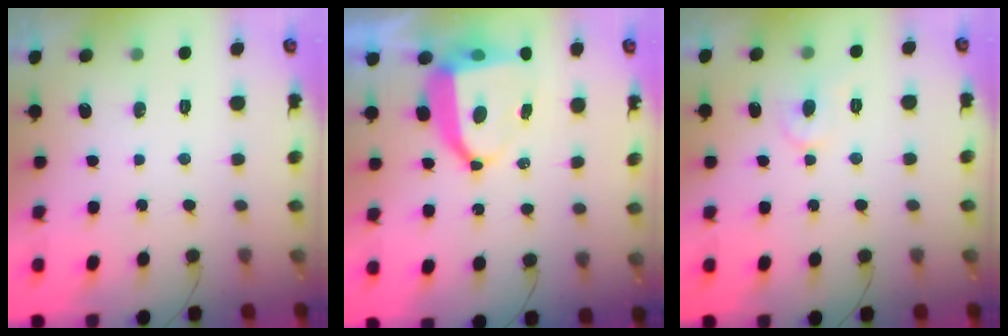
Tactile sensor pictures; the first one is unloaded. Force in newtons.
{"total": 9.6, "press": 9.6, "slide": 1.0}
{"total": 5.1, "press": 5.0, "slide": 0.7}